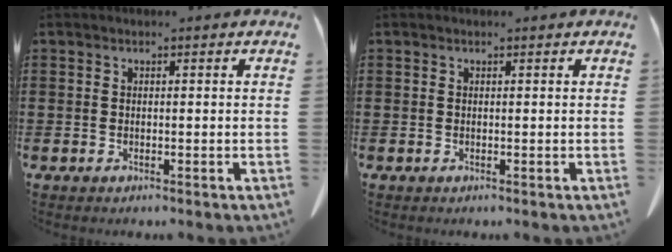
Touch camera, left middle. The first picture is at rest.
{"total": 0.0}